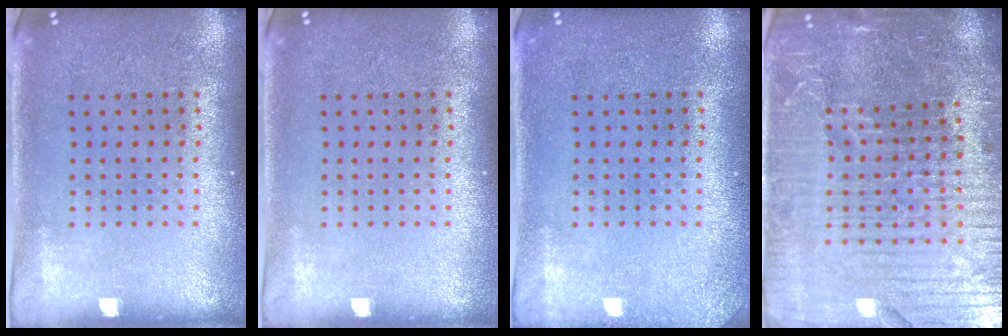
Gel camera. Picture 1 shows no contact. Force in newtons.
{"total": 0.0}
{"total": 1.2, "press": 1.2, "slide": 0.1}
{"total": 6.2, "press": 5.5, "slide": 2.9}